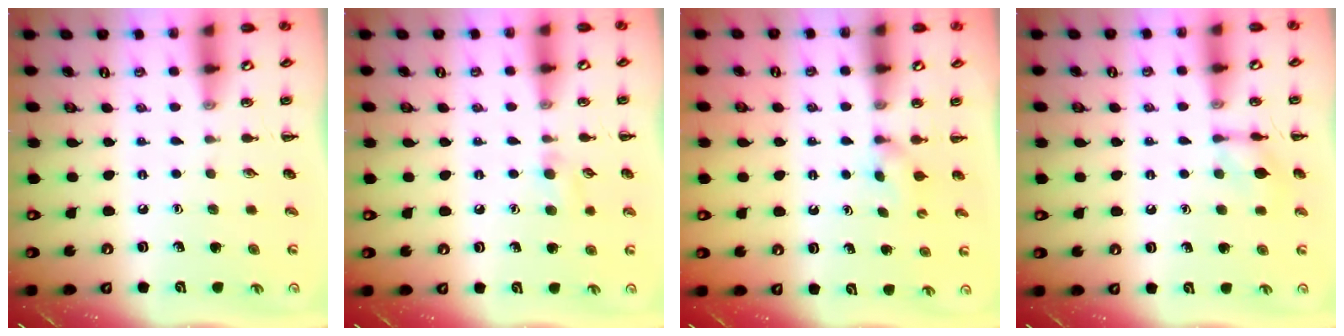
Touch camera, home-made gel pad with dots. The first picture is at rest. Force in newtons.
{"total": 5.9, "press": 5.6, "slide": 2.0}
{"total": 2.3, "press": 2.1, "slide": 0.9}
{"total": 7.4, "press": 7.4, "slide": 0.2}